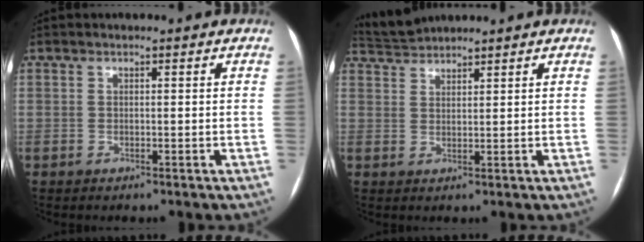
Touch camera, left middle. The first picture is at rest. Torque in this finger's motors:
{"motor_torque": [0.02, -0.08, -0.14, -0.02]}